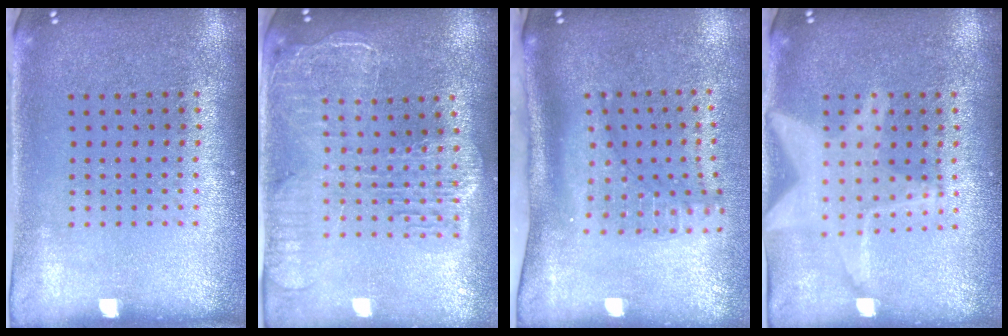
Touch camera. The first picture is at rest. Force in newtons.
{"total": 2.3, "press": 2.0, "slide": 1.1}
{"total": 2.3, "press": 1.6, "slide": 1.7}
{"total": 2.9, "press": 2.9, "slide": 0.2}